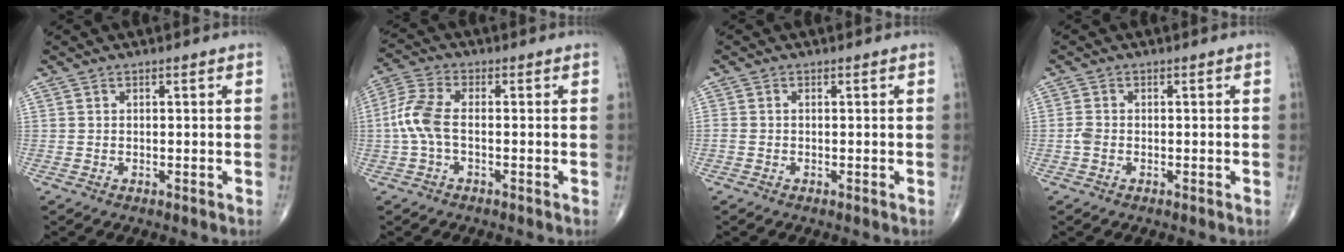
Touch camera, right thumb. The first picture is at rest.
{"total": 6.7, "force": [-0.9, 3.1, 5.9], "torque": [-0.150, 0.017, -0.025]}
{"total": 0.8, "force": [-0.2, 0.5, 0.6], "torque": [-0.015, 0.000, -0.006]}
{"total": 1.6, "force": [-0.5, 1.0, 1.1], "torque": [-0.028, 0.003, -0.011]}